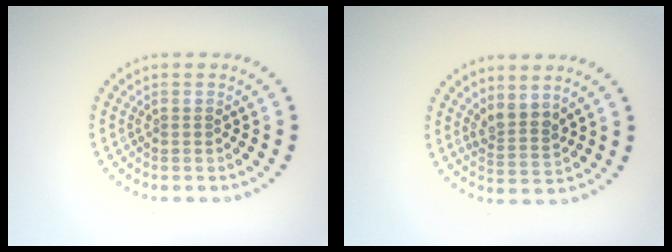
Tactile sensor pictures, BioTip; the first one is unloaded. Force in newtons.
{"total": 2.3, "press": 1.8, "slide": 1.5}